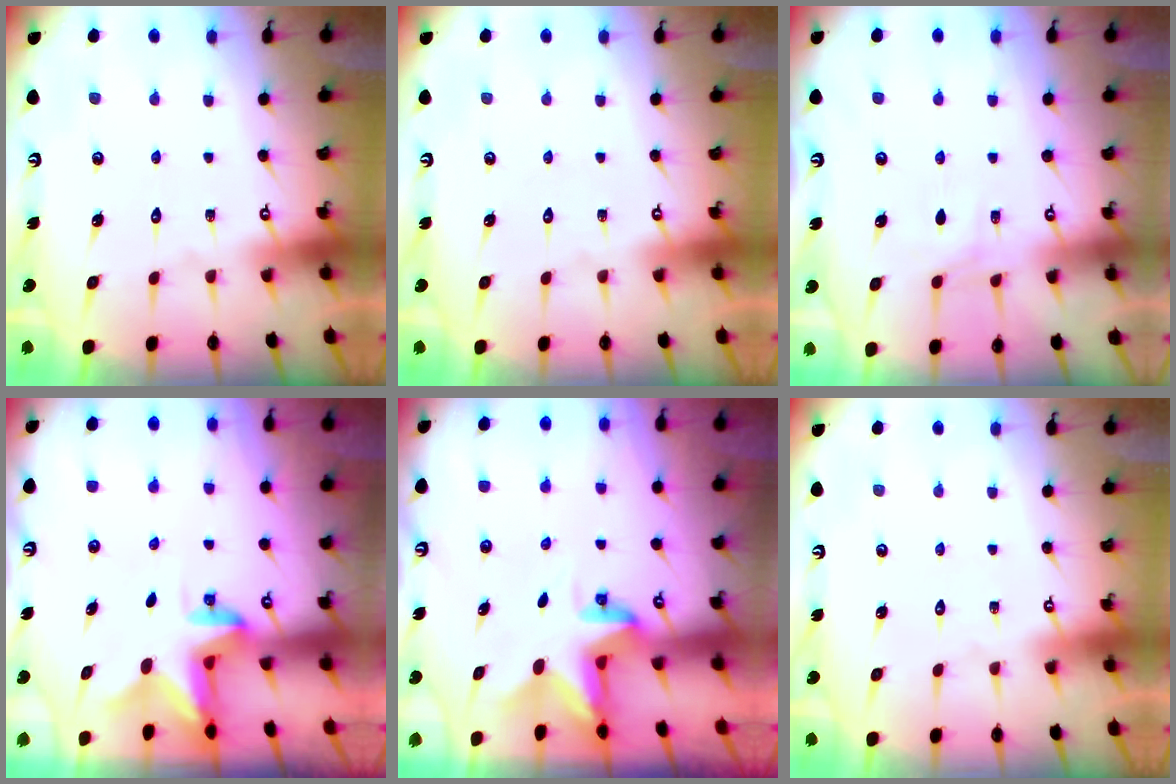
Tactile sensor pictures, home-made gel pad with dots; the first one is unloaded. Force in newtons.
{"total": 0.0}
{"total": 4.8, "press": 4.8, "slide": 0.4}
{"total": 2.5, "press": 2.5, "slide": 0.5}
{"total": 3.0, "press": 3.0, "slide": 0.2}
{"total": 0.0}